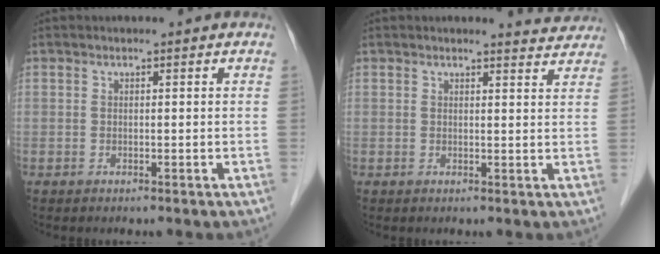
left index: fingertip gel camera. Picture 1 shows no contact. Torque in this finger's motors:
{"motor_torque": [0.61, -0.71, 0.12, 0.00]}